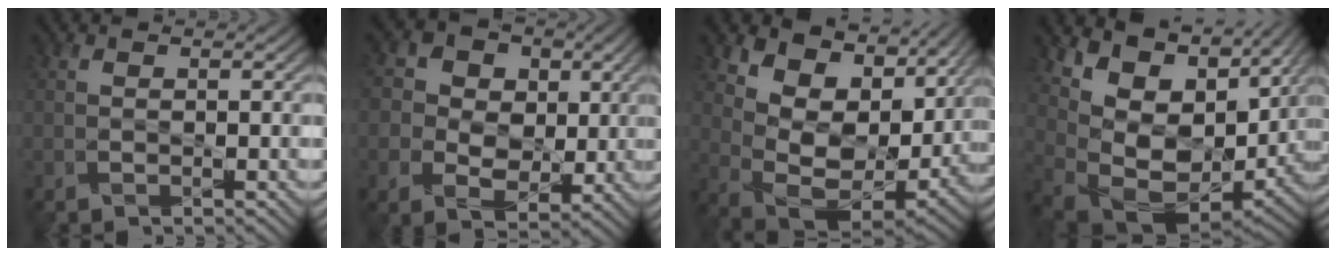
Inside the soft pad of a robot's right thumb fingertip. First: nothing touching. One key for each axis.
{"total": 7.3, "fx": 0.7, "fy": 6.5, "fz": 3.4, "tx": -0.074, "ty": 0.009, "tz": -0.005}
{"total": 13.1, "fx": 5.6, "fy": 7.2, "fz": 9.4, "tx": -0.176, "ty": 0.002, "tz": 0.105}
{"total": 12.8, "fx": 3.5, "fy": 7.5, "fz": 9.7, "tx": -0.176, "ty": -0.016, "tz": 0.086}